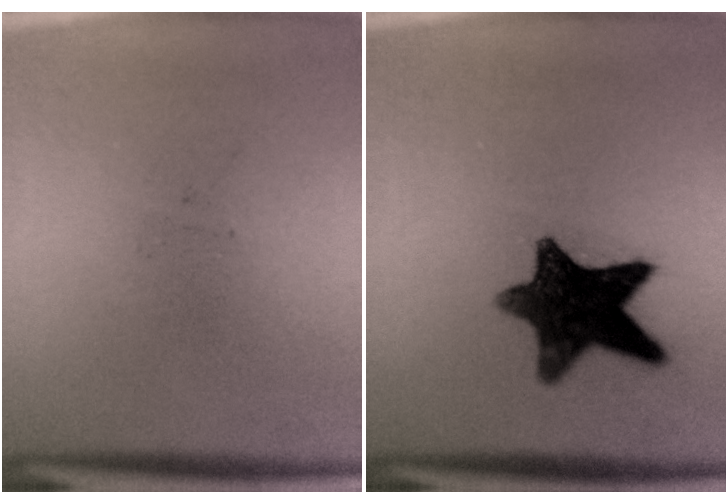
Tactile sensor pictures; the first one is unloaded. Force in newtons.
{"total": 12.2}